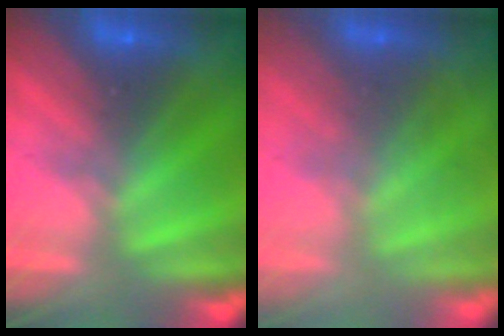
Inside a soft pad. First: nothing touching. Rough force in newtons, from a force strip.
{"total": 2.3}